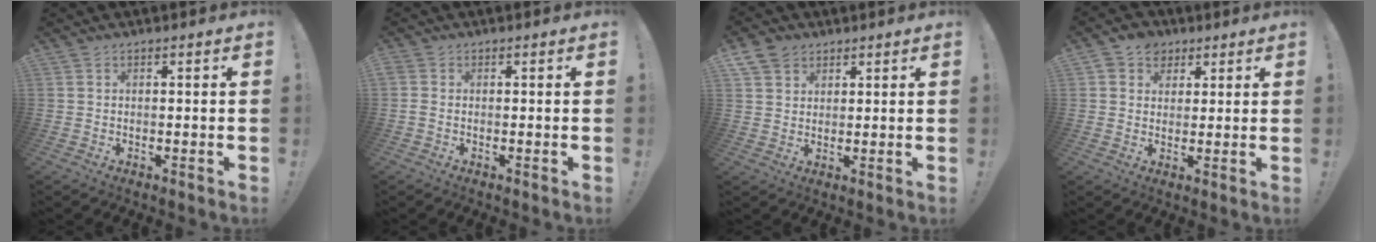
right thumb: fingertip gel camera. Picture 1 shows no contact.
{"total": 1.5, "force": [-0.2, 0.8, 1.3], "torque": [-0.023, 0.003, -0.001]}
{"total": 5.9, "force": [3.7, 4.4, 1.5], "torque": [-0.024, -0.017, 0.073]}
{"total": 5.8, "force": [2.4, 5.1, 1.2], "torque": [-0.018, -0.012, 0.047]}